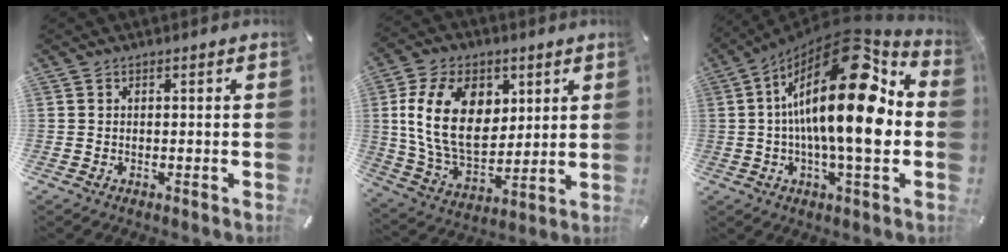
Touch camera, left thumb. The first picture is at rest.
{"total": 17.8, "force": [4.7, 12.4, 11.9], "torque": [-0.239, 0.007, 0.085]}
{"total": 26.5, "force": [3.0, 10.0, 24.4], "torque": [-0.415, -0.030, 0.041]}